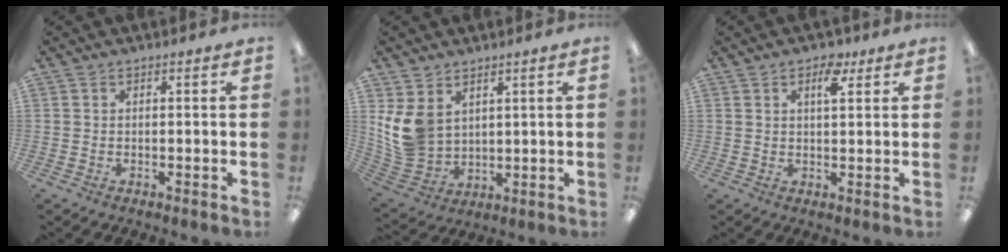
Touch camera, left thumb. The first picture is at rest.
{"total": 9.6, "force": [4.0, 7.2, 4.9], "torque": [-0.132, -0.011, 0.084]}
{"total": 4.7, "force": [2.8, 2.0, 3.3], "torque": [-0.033, -0.012, 0.040]}